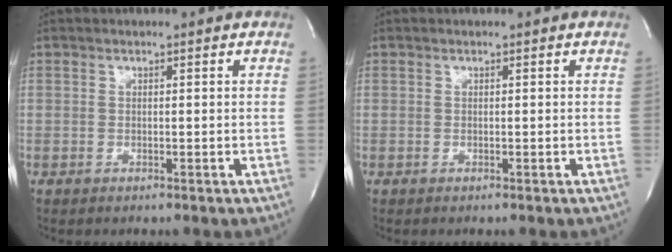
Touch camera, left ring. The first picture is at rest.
{"total": 0.0}